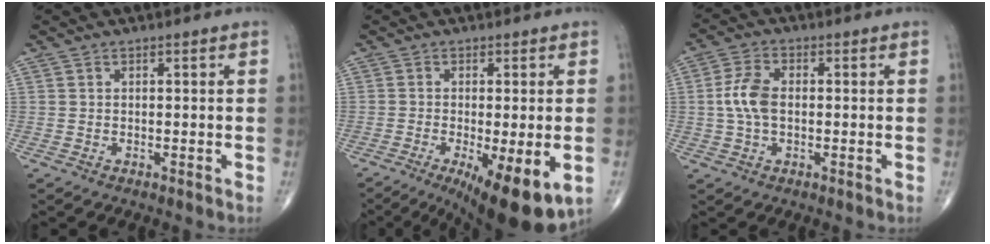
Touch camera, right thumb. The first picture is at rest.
{"total": 13.4, "force": [-4.9, 3.8, 11.8], "torque": [-0.159, -0.018, -0.066]}
{"total": 6.3, "force": [0.0, 3.7, 5.1], "torque": [-0.114, 0.012, -0.005]}